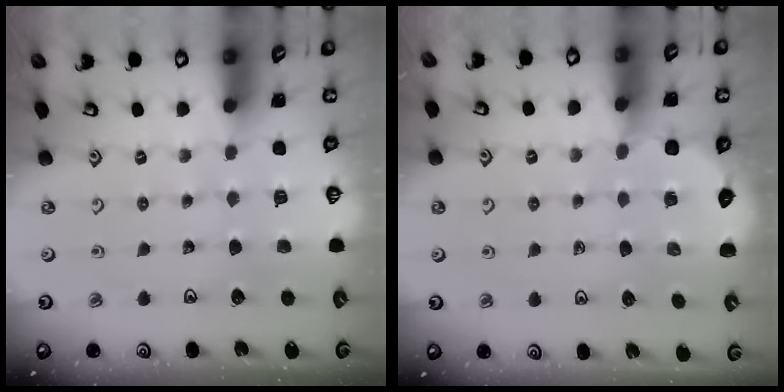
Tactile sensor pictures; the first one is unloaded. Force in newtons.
{"total": 4.1, "press": 4.1, "slide": 0.6}